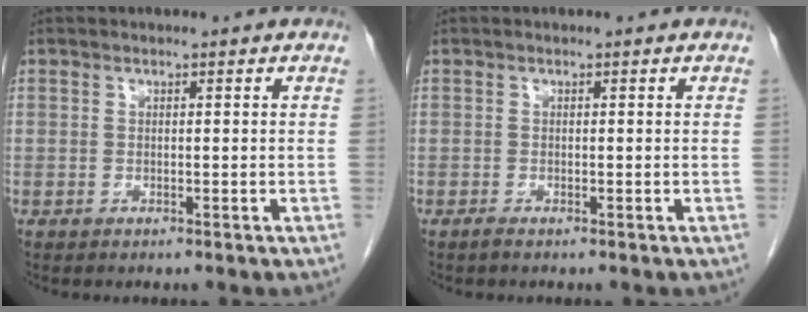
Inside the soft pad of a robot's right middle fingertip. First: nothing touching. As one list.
[{"total": 0.6, "force": [-0.5, 0.0, 0.3], "torque": [-0.007, -0.001, -0.010]}]